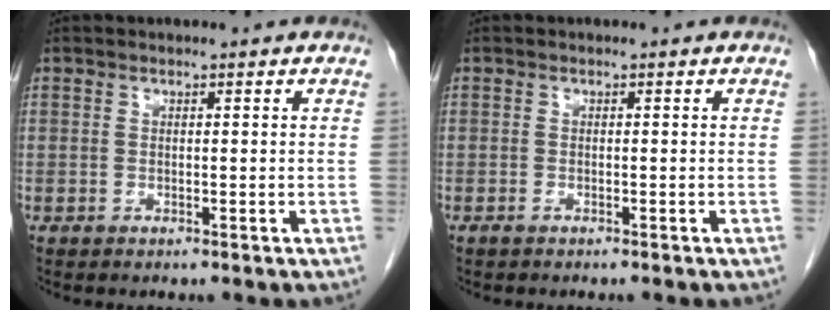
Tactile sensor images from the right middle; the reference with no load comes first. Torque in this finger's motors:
{"motor_torque": [-0.39, 0.16, -0.06, -0.01]}